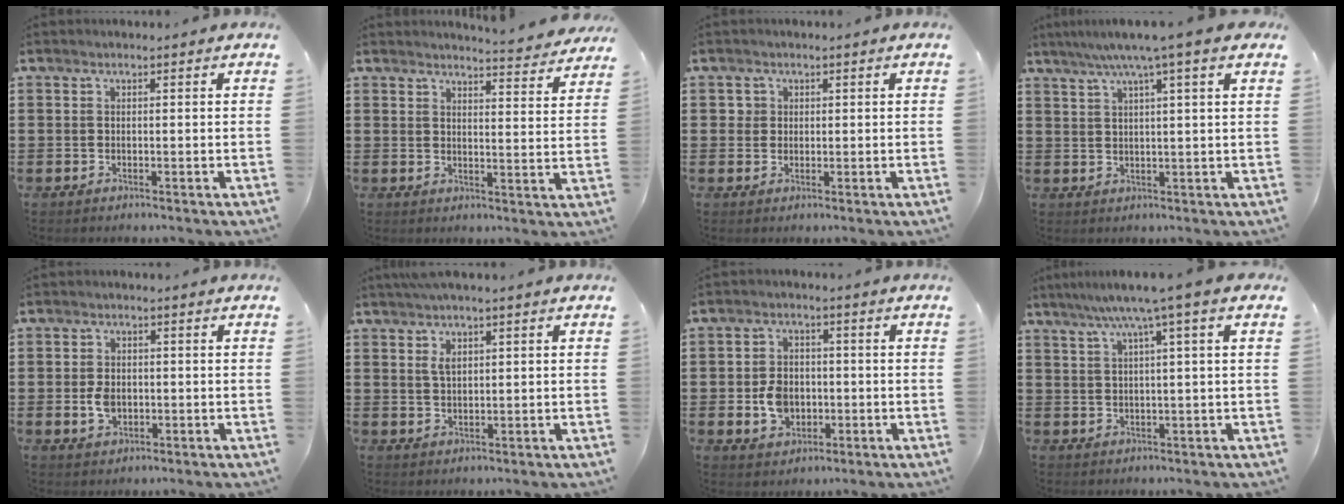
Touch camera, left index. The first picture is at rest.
{"total": 4.5, "force": [4.4, -0.3, 0.9], "torque": [-0.017, -0.031, 0.076]}
{"total": 1.5, "force": [0.5, 1.4, 0.2], "torque": [-0.009, 0.007, 0.009]}
{"total": 5.7, "force": [3.8, -0.7, 4.2], "torque": [-0.092, -0.004, 0.061]}
{"total": 3.3, "force": [-0.4, 2.3, 2.4], "torque": [-0.054, 0.001, -0.009]}
{"total": 2.7, "force": [1.4, 0.8, 2.3], "torque": [-0.048, 0.006, 0.023]}
{"total": 5.5, "force": [-0.9, 4.3, 3.4], "torque": [-0.067, 0.004, -0.020]}
{"total": 5.6, "force": [2.9, -0.6, 4.8], "torque": [-0.101, -0.003, 0.044]}